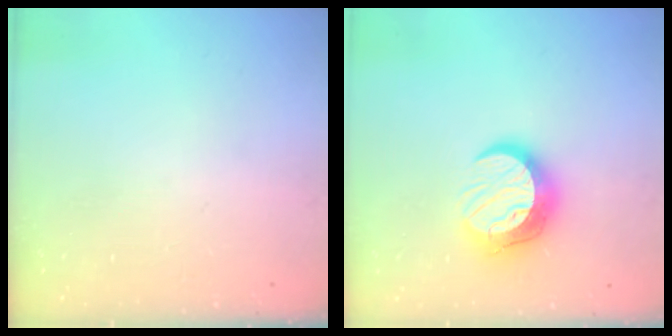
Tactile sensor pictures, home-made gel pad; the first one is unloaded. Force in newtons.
{"total": 12.8, "press": 12.8, "slide": 1.1}